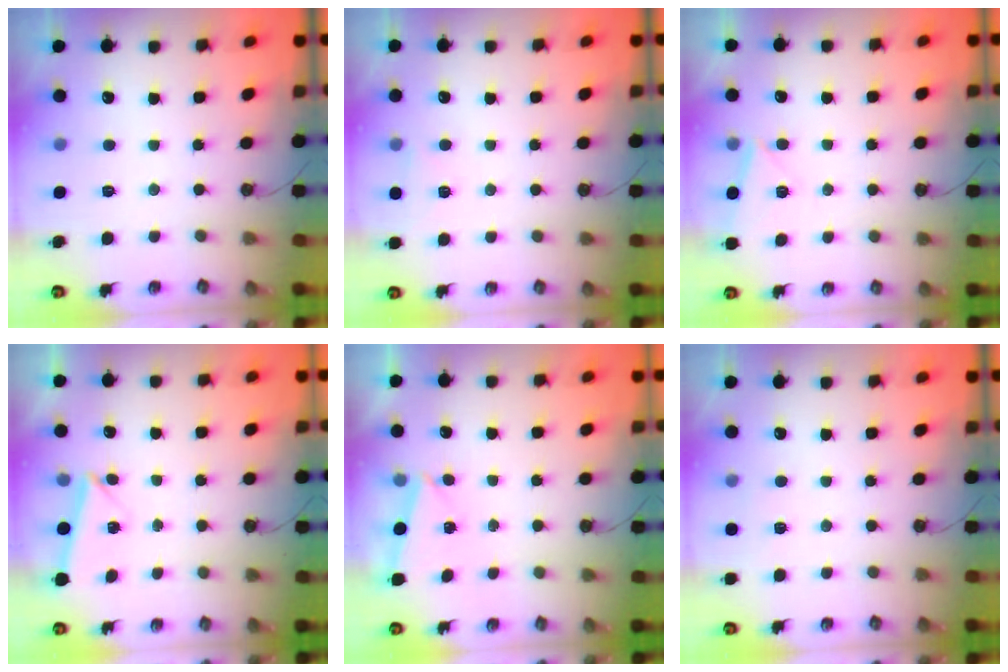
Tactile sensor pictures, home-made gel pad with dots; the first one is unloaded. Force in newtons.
{"total": 3.9, "press": 3.7, "slide": 1.0}
{"total": 6.6, "press": 6.2, "slide": 2.4}
{"total": 2.3, "press": 2.1, "slide": 1.0}
{"total": 1.6, "press": 0.9, "slide": 1.2}
{"total": 2.8, "press": 2.3, "slide": 1.5}